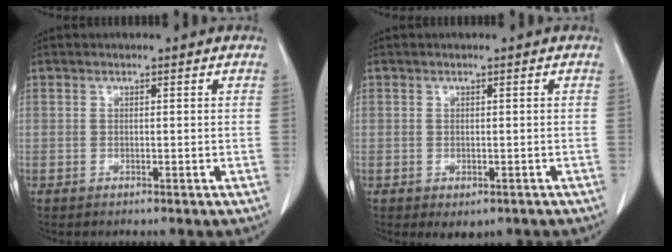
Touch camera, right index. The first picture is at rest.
{"total": 0.9, "force": [-0.3, 0.7, 0.4], "torque": [-0.006, 0.001, 0.000]}